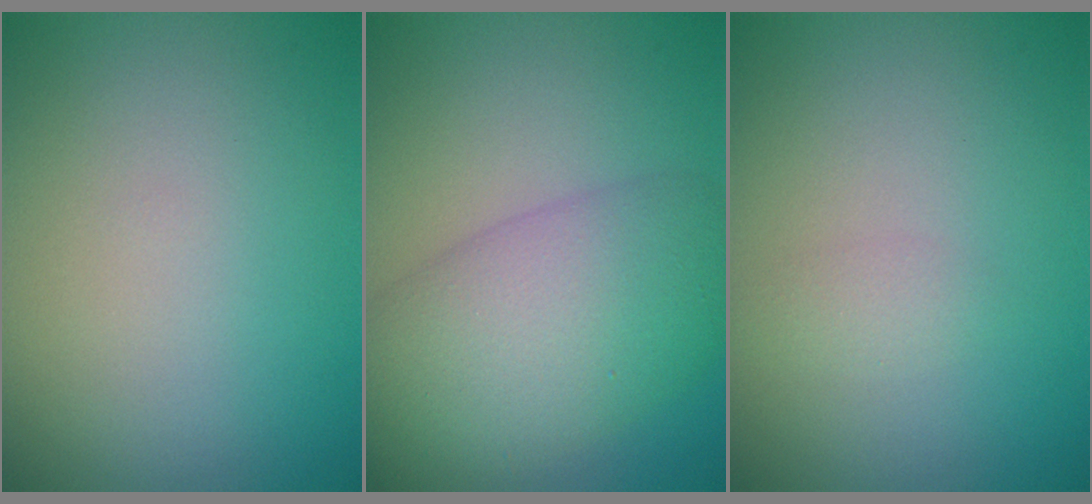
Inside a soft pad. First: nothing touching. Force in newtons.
{"total": 7.6, "press": 7.6, "slide": 0.3}
{"total": 0.9, "press": 0.9, "slide": 0.0}